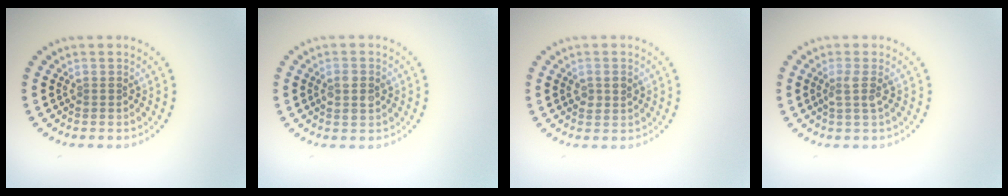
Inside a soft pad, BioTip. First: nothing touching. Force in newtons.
{"total": 1.8, "press": 1.8, "slide": 0.3}
{"total": 1.5, "press": 1.5, "slide": 0.1}
{"total": 1.6, "press": 1.2, "slide": 1.1}